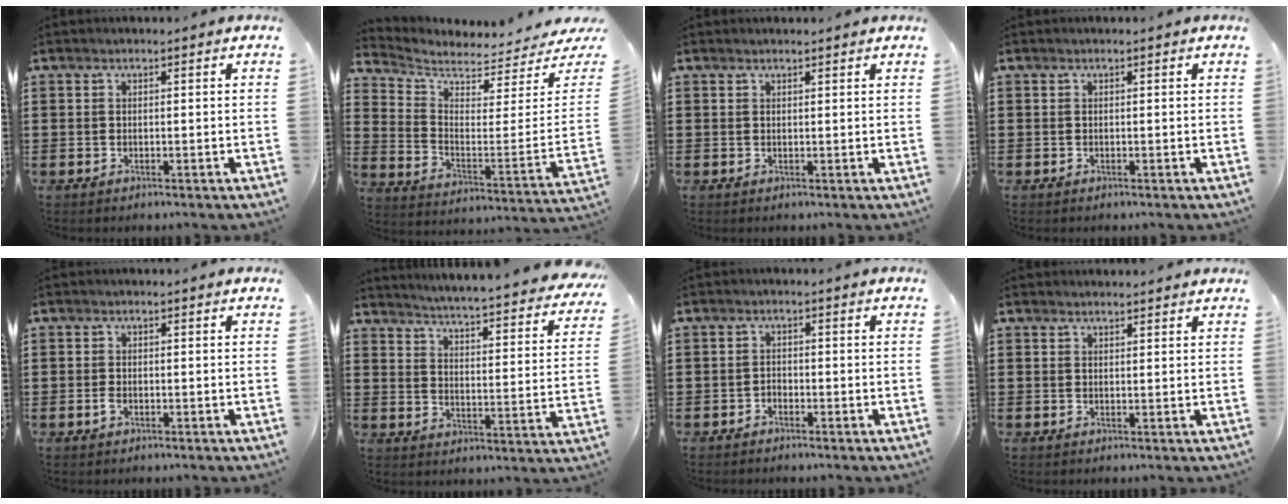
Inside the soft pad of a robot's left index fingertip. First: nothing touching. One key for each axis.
{"total": 3.8, "fx": 3.7, "fy": 0.4, "fz": 1.0, "tx": -0.047, "ty": -0.049, "tz": 0.059}
{"total": 0.8, "fx": 0.7, "fy": 0.0, "fz": 0.2, "tx": -0.006, "ty": -0.001, "tz": 0.015}
{"total": 0.0}
{"total": 1.3, "fx": -0.4, "fy": 0.6, "fz": 1.1, "tx": -0.030, "ty": -0.004, "tz": -0.010}
{"total": 3.8, "fx": 3.5, "fy": -0.8, "fz": 1.2, "tx": -0.044, "ty": -0.037, "tz": 0.050}
{"total": 1.3, "fx": -1.2, "fy": 0.5, "fz": 0.2, "tx": -0.009, "ty": 0.001, "tz": -0.026}
{"total": 1.4, "fx": 1.4, "fy": 0.1, "fz": 0.2, "tx": -0.007, "ty": 0.000, "tz": 0.028}